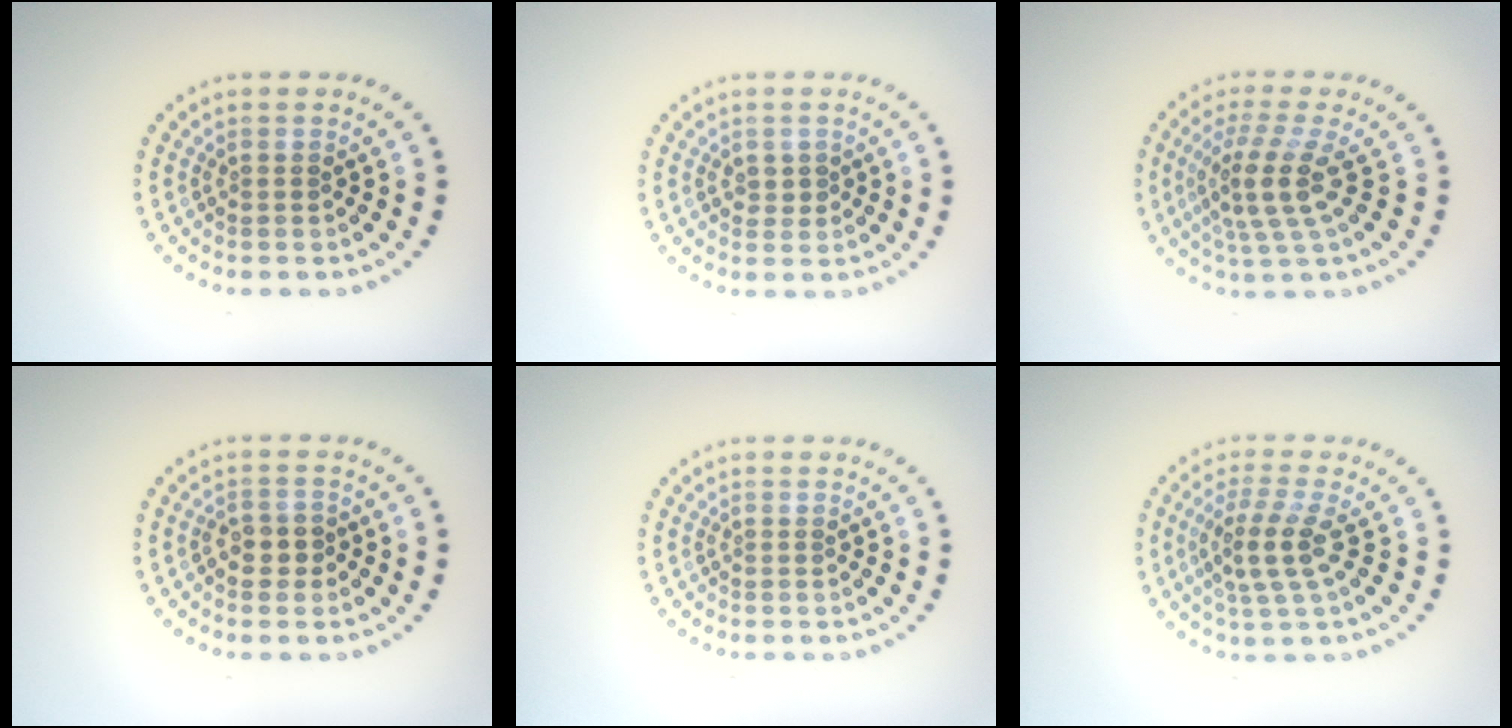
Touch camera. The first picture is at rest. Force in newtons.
{"total": 0.8, "press": 0.8, "slide": 0.2}
{"total": 4.2, "press": 3.1, "slide": 2.7}
{"total": 1.6, "press": 1.5, "slide": 0.4}
{"total": 0.0}
{"total": 3.6, "press": 3.1, "slide": 1.8}